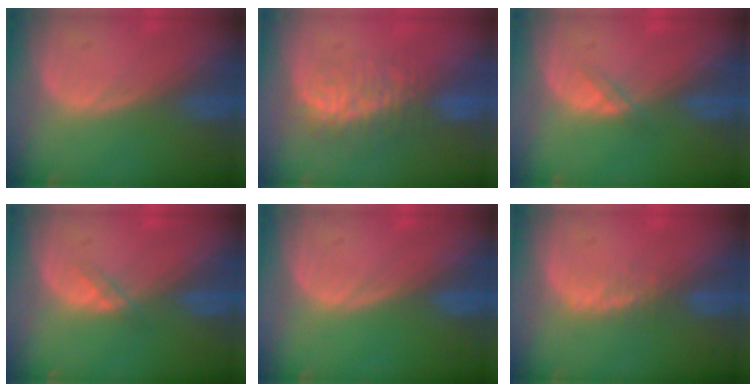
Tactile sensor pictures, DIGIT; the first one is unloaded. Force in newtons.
{"total": 7.5, "press": 7.3, "slide": 1.7}
{"total": 1.3, "press": 1.3, "slide": 0.2}
{"total": 1.3, "press": 1.3, "slide": 0.2}
{"total": 0.0}
{"total": 1.9, "press": 1.8, "slide": 0.5}